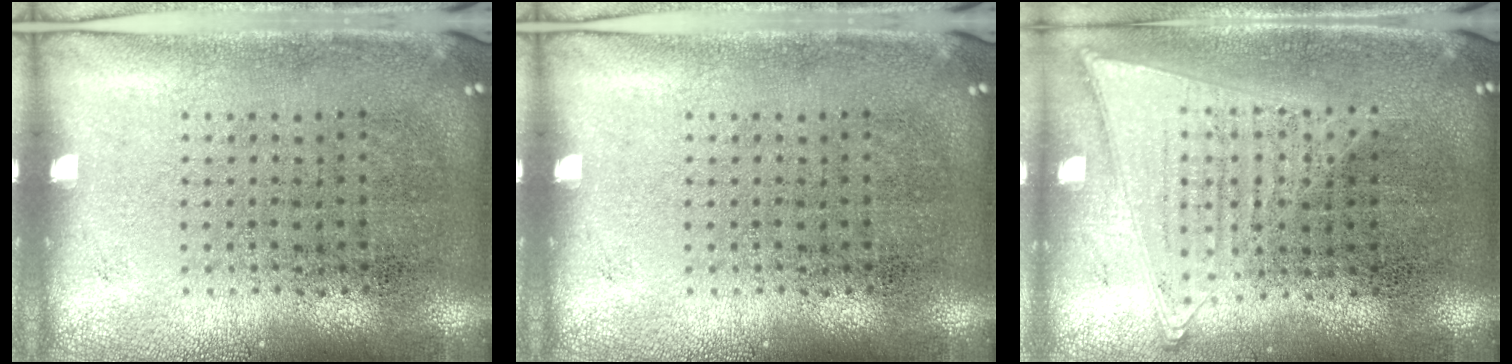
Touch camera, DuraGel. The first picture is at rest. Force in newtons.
{"total": 0.0}
{"total": 1.0, "press": 1.0, "slide": 0.4}